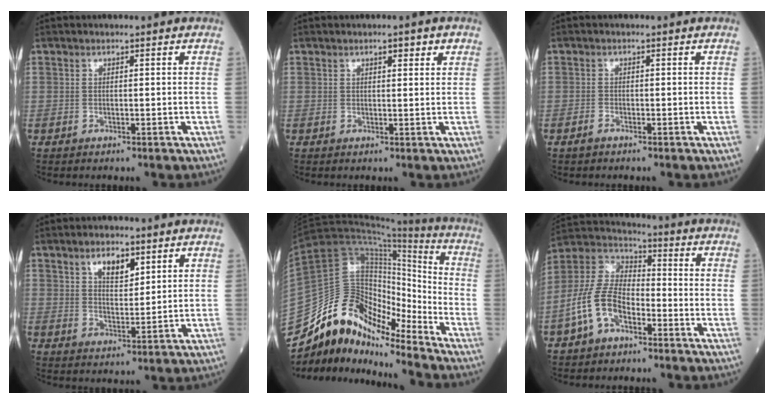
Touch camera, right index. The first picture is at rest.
{"total": 2.0, "force": [1.2, 0.5, 1.6], "torque": [-0.024, 0.003, 0.016]}
{"total": 1.0, "force": [-0.9, 0.3, 0.4], "torque": [-0.009, 0.000, -0.015]}
{"total": 4.7, "force": [2.7, 2.0, 3.3], "torque": [-0.058, 0.000, 0.048]}
{"total": 15.1, "force": [-12.5, 4.6, 7.1], "torque": [-0.113, 0.074, -0.223]}
{"total": 10.4, "force": [-5.0, 5.4, 7.3], "torque": [-0.175, 0.021, -0.101]}